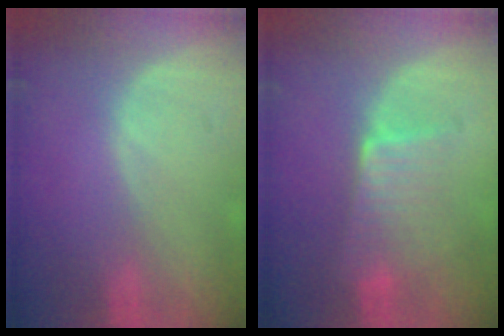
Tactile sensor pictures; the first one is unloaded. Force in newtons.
{"total": 6.4, "press": 5.7, "slide": 3.0}